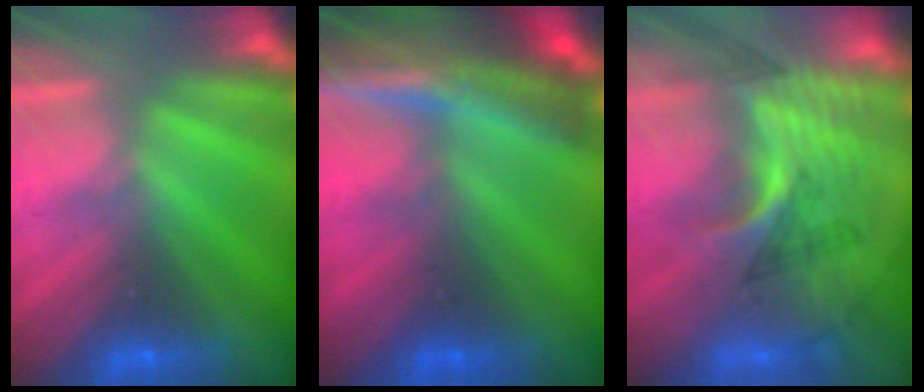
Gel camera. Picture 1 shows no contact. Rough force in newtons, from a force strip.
{"total": 7.7}
{"total": 2.9}